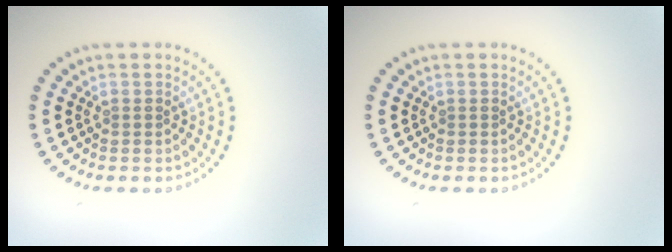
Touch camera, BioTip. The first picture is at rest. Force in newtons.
{"total": 0.0}